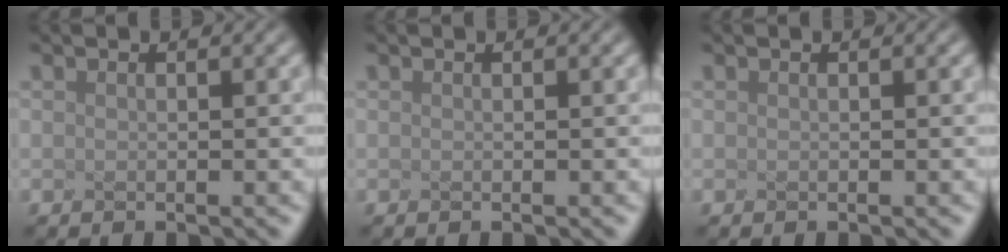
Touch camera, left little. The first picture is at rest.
{"total": 0.0}
{"total": 0.0}